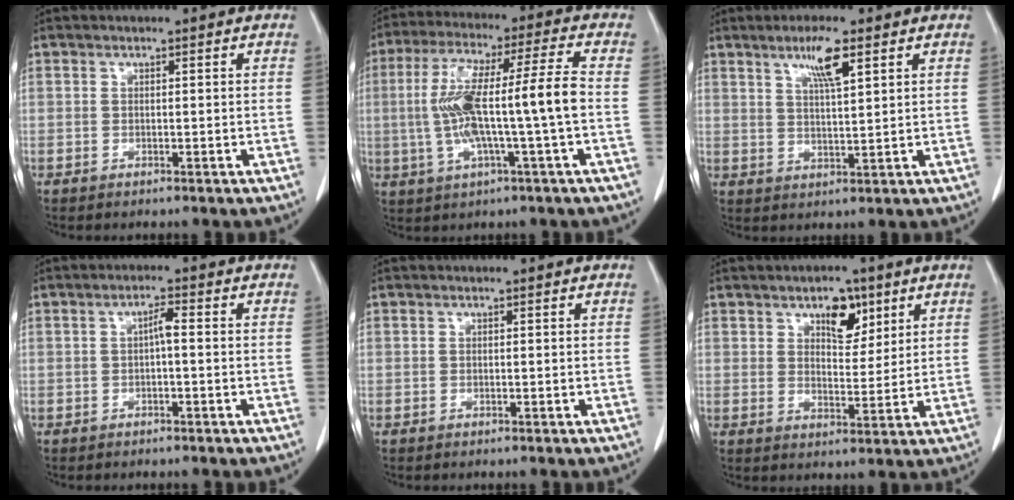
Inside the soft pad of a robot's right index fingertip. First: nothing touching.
{"total": 14.0, "force": [-1.1, 0.3, 13.9], "torque": [-0.272, 0.023, -0.021]}
{"total": 5.6, "force": [3.2, 0.4, 4.6], "torque": [-0.083, -0.001, 0.057]}
{"total": 2.0, "force": [-0.1, 0.3, 2.0], "torque": [-0.035, 0.004, -0.002]}
{"total": 0.0}
{"total": 6.0, "force": [3.5, 3.0, 3.8], "torque": [-0.056, 0.003, 0.056]}